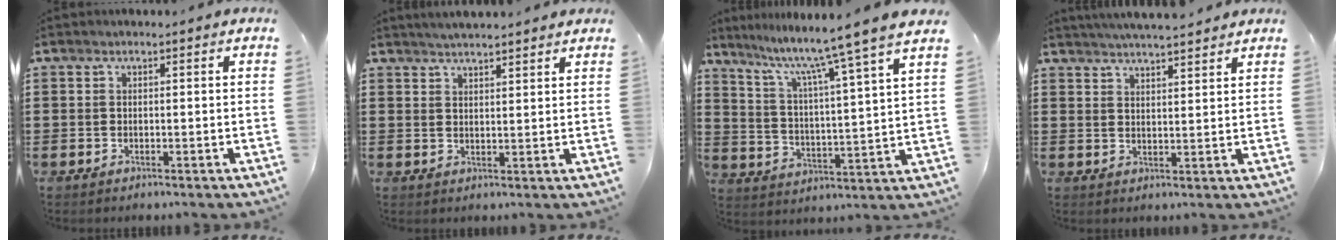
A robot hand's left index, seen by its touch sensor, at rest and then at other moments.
{"total": 2.5, "force": [2.5, -0.2, 0.4], "torque": [-0.013, -0.005, 0.047]}
{"total": 9.2, "force": [7.8, -1.7, 4.6], "torque": [-0.111, -0.062, 0.119]}
{"total": 3.7, "force": [3.6, -0.1, 0.6], "torque": [-0.024, -0.012, 0.066]}